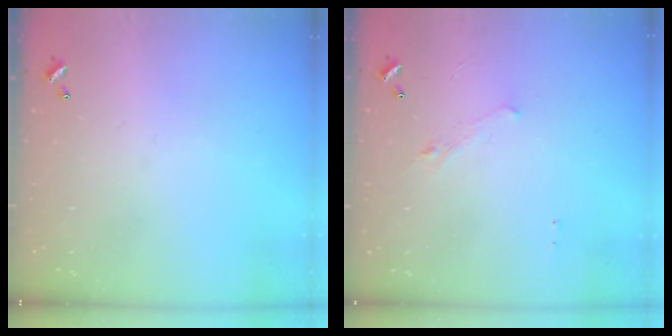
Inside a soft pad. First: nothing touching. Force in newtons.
{"total": 1.3, "press": 1.2, "slide": 0.6}